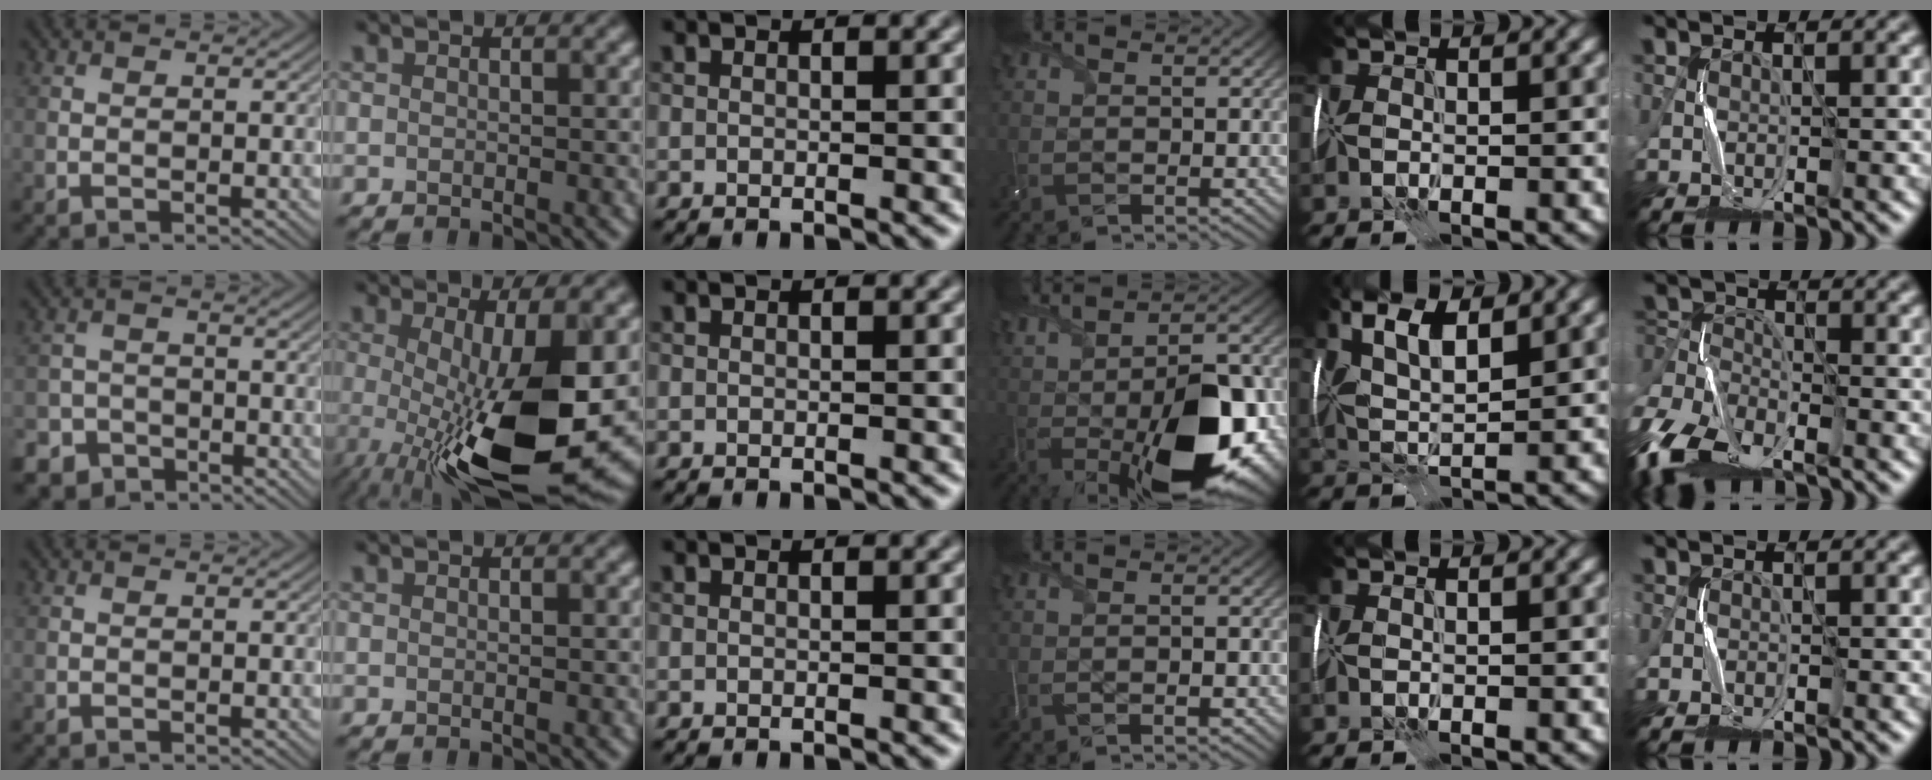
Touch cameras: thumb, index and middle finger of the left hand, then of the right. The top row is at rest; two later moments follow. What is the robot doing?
{"motion": "wrap", "object": "scarf"}